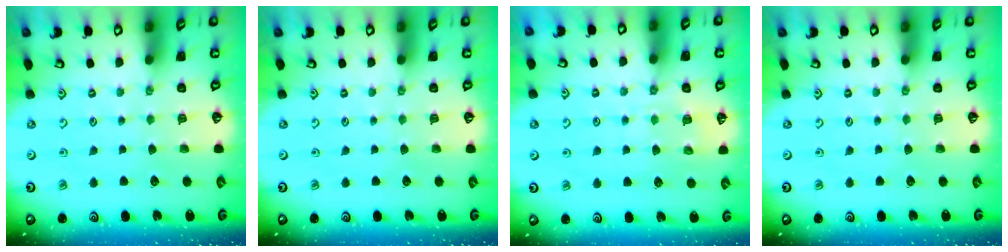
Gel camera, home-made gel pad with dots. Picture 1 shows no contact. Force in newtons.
{"total": 0.0}
{"total": 5.4, "press": 5.4, "slide": 0.8}
{"total": 0.0}